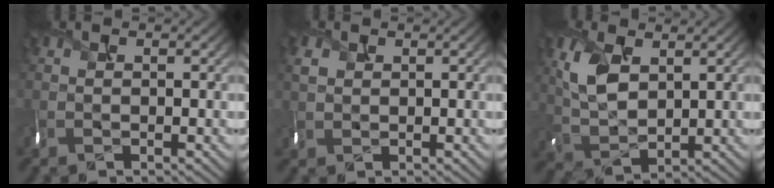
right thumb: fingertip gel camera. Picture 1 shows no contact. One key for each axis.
{"total": 1.2, "fx": 0.5, "fy": 1.1, "fz": 0.0, "tx": -0.016, "ty": -0.006, "tz": 0.021}
{"total": 6.0, "fx": 2.2, "fy": 3.5, "fz": 4.3, "tx": -0.115, "ty": -0.007, "tz": 0.051}